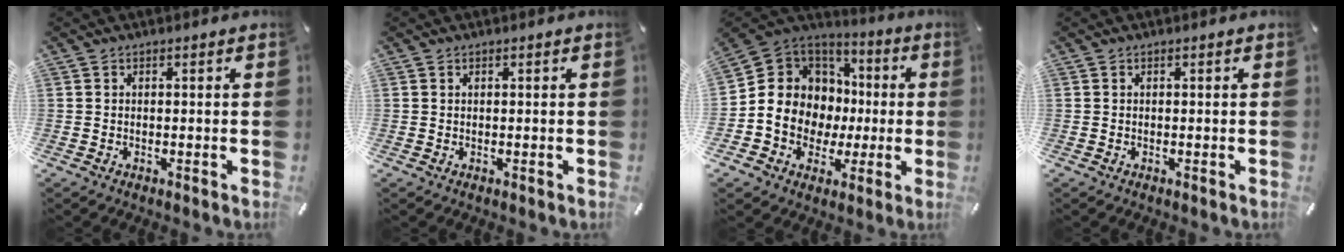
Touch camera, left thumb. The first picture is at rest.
{"total": 0.0}
{"total": 11.5, "force": [-1.0, 11.0, 3.0], "torque": [-0.076, -0.024, -0.008]}
{"total": 0.0}